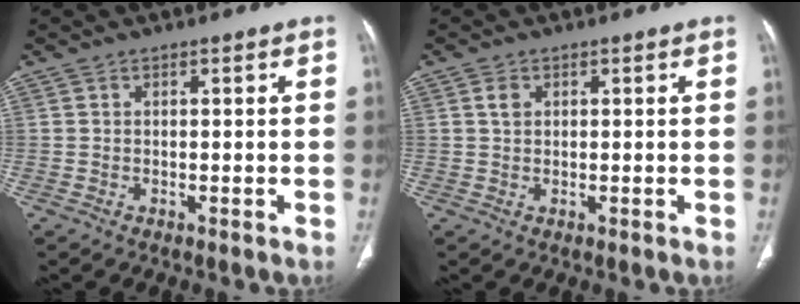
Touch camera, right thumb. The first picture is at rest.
{"total": 1.7, "force": [0.7, 1.2, 1.0], "torque": [-0.012, 0.000, 0.013]}